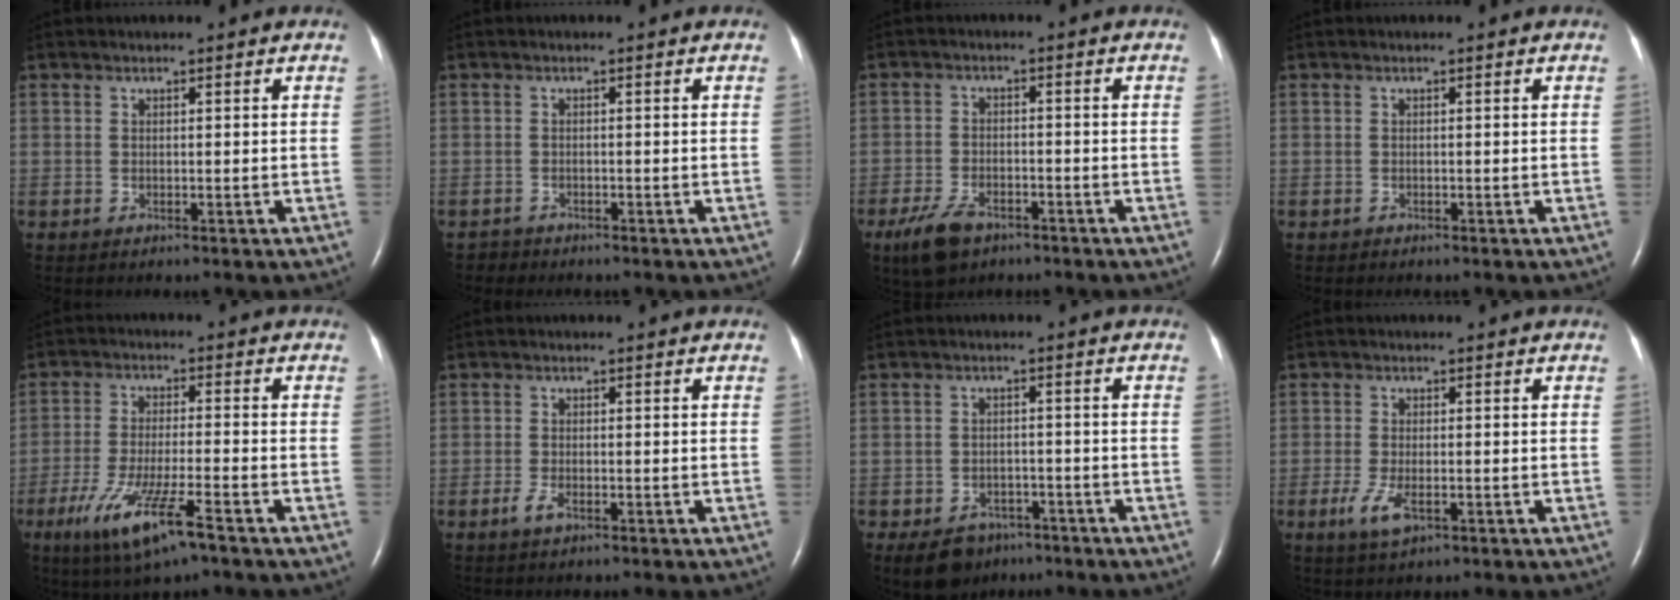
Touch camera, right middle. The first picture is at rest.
{"total": 1.2, "force": [-1.0, 0.5, -0.4], "torque": [0.001, -0.001, -0.020]}
{"total": 6.1, "force": [-4.0, 3.0, 3.5], "torque": [-0.080, -0.006, -0.066]}
{"total": 0.0}
{"total": 10.3, "force": [-5.8, 1.0, 8.4], "torque": [-0.166, -0.025, -0.101]}
{"total": 1.8, "force": [-1.0, 0.6, 1.4], "torque": [-0.036, -0.003, -0.021]}
{"total": 7.4, "force": [-5.2, 4.7, 2.4], "torque": [-0.042, 0.003, -0.074]}
{"total": 4.2, "force": [-1.7, 1.5, 3.5], "torque": [-0.081, -0.008, -0.029]}